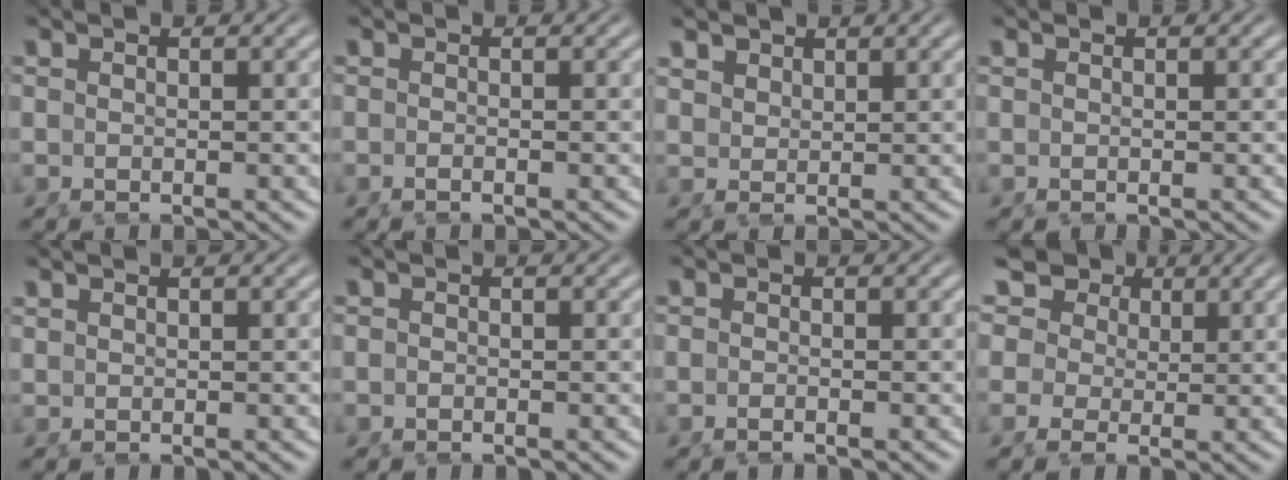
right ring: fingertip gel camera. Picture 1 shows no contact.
{"total": 0.8, "force": [-0.7, -0.4, 0.3], "torque": [-0.004, 0.000, -0.013]}
{"total": 1.7, "force": [1.7, 0.3, 0.4], "torque": [-0.004, -0.003, 0.045]}
{"total": 0.0}
{"total": 0.0}
{"total": 0.7, "force": [-0.6, -0.4, 0.0], "torque": [0.001, -0.007, -0.007]}
{"total": 0.9, "force": [-0.8, -0.3, 0.3], "torque": [-0.003, 0.000, -0.015]}
{"total": 10.9, "force": [2.5, 9.3, 5.0], "torque": [-0.127, -0.009, 0.031]}